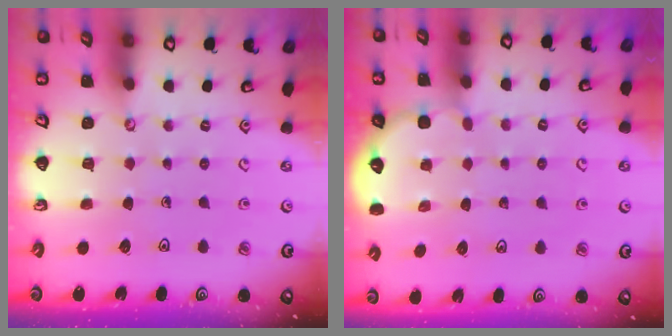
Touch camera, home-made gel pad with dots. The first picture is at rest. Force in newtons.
{"total": 4.1, "press": 3.7, "slide": 1.8}